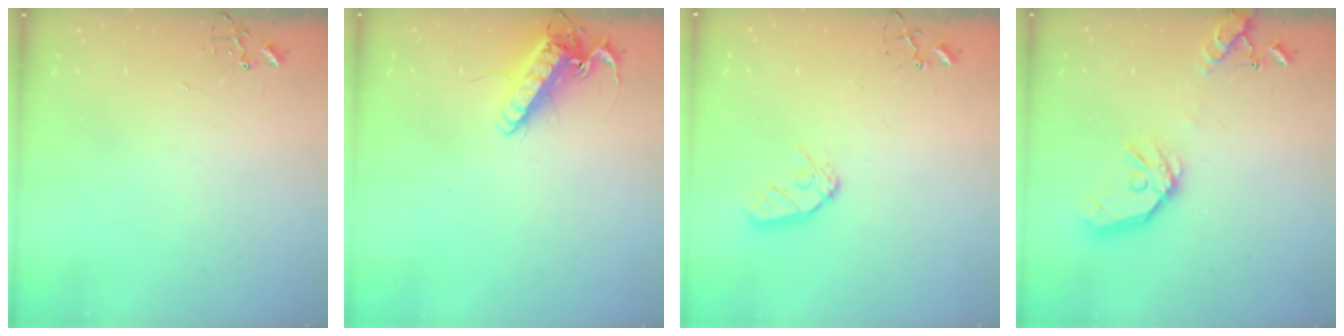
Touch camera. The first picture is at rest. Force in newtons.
{"total": 15.2, "press": 15.0, "slide": 2.4}
{"total": 9.1, "press": 9.1, "slide": 0.9}
{"total": 16.8, "press": 16.6, "slide": 2.9}